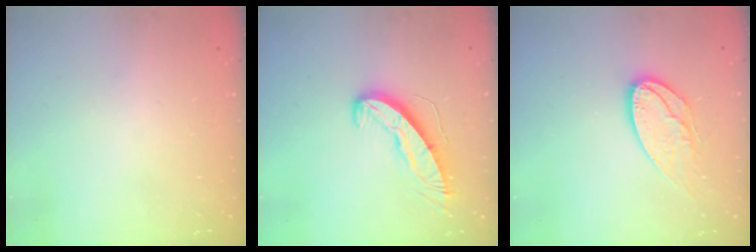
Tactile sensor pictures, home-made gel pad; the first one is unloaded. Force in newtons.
{"total": 9.5, "press": 9.5, "slide": 0.4}
{"total": 13.2, "press": 13.2, "slide": 1.1}